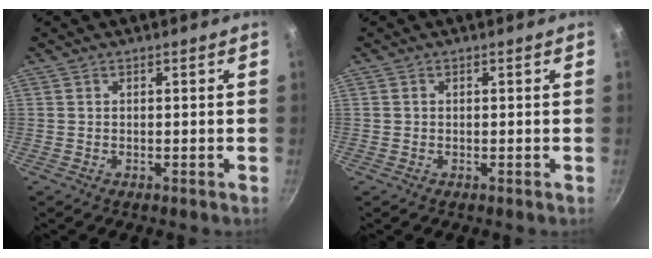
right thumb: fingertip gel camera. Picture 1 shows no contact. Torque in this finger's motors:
{"motor_torque": [-0.51, 0.16, -0.09, 0.09, 0.03]}